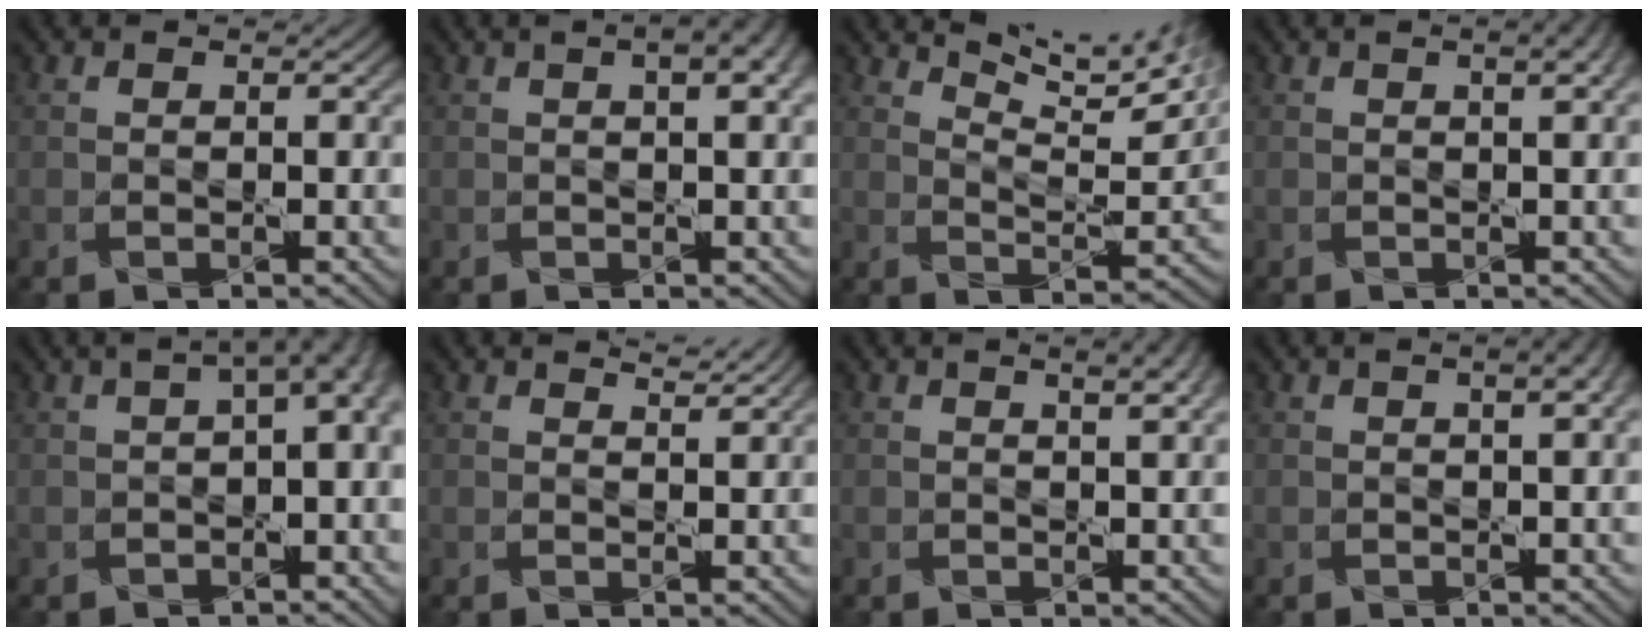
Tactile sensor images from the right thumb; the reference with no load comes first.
{"total": 5.4, "force": [2.2, 1.7, 4.6], "torque": [-0.055, 0.011, 0.015]}
{"total": 10.7, "force": [7.7, 2.4, 7.1], "torque": [-0.130, 0.001, 0.121]}
{"total": 2.9, "force": [1.2, 0.7, 2.5], "torque": [-0.029, 0.001, 0.006]}
{"total": 5.9, "force": [0.5, 2.0, 5.5], "torque": [-0.071, 0.012, 0.013]}
{"total": 1.9, "force": [1.7, 0.2, 0.8], "torque": [-0.014, -0.002, 0.025]}
{"total": 3.6, "force": [1.8, 1.0, 2.9], "torque": [-0.034, 0.005, 0.013]}
{"total": 3.2, "force": [1.2, 1.0, 2.9], "torque": [-0.031, 0.007, 0.001]}